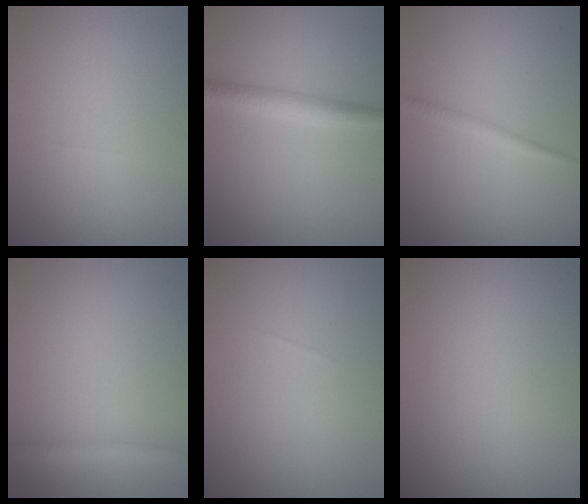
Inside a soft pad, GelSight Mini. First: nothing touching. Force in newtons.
{"total": 2.6, "press": 2.6, "slide": 0.0}
{"total": 1.2, "press": 1.2, "slide": 0.1}
{"total": 1.5, "press": 1.5, "slide": 0.0}
{"total": 0.0}
{"total": 0.0}